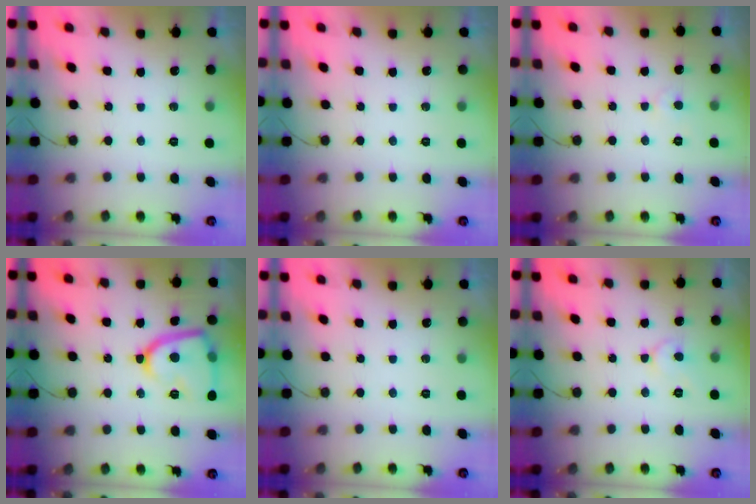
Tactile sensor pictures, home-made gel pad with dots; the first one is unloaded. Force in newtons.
{"total": 0.0}
{"total": 3.1, "press": 3.0, "slide": 0.4}
{"total": 15.5, "press": 15.4, "slide": 1.3}
{"total": 0.0}
{"total": 5.3, "press": 5.3, "slide": 0.6}